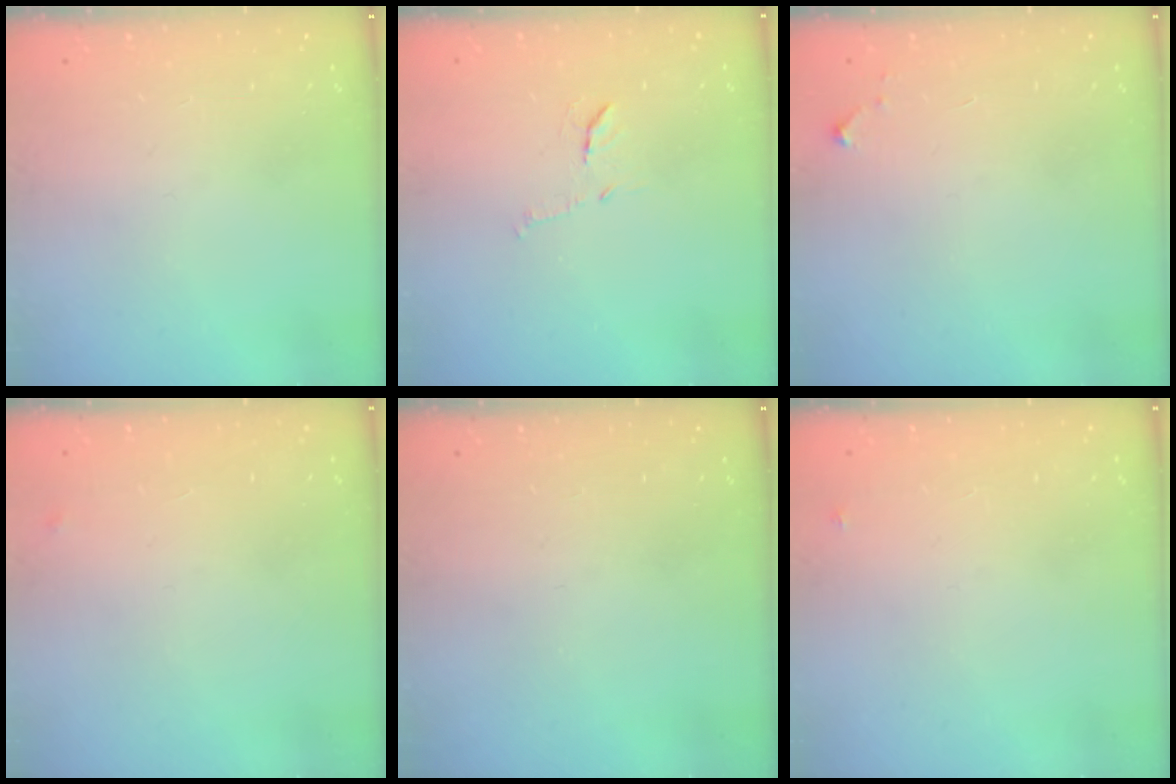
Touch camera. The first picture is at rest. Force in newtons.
{"total": 9.1, "press": 9.1, "slide": 0.4}
{"total": 2.6, "press": 2.6, "slide": 0.4}
{"total": 2.5, "press": 2.4, "slide": 0.4}
{"total": 0.0}
{"total": 3.1, "press": 3.1, "slide": 0.3}